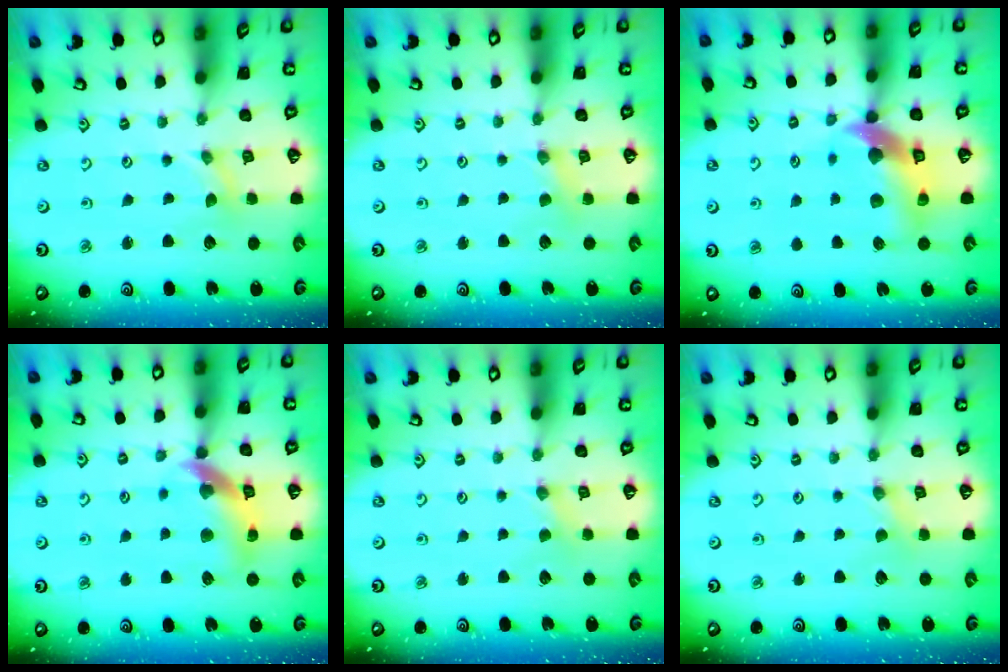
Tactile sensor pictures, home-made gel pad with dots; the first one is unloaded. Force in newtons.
{"total": 2.7, "press": 2.6, "slide": 0.5}
{"total": 12.4, "press": 12.2, "slide": 1.9}
{"total": 13.8, "press": 13.7, "slide": 1.5}
{"total": 1.1, "press": 1.1, "slide": 0.2}
{"total": 0.0}